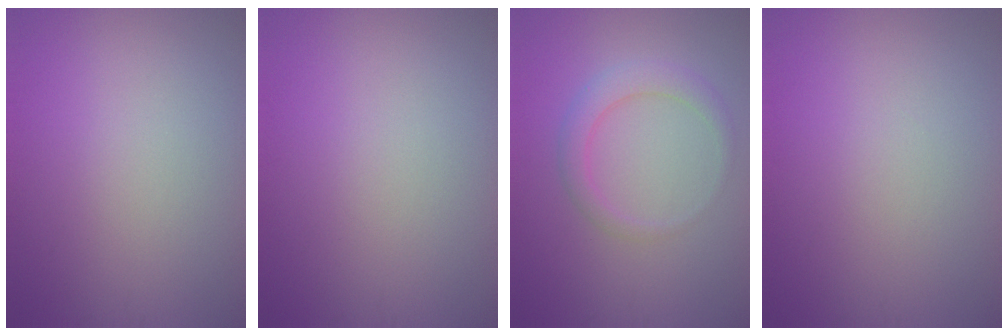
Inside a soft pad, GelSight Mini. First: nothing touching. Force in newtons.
{"total": 0.0}
{"total": 2.6, "press": 2.6, "slide": 0.1}
{"total": 0.0}